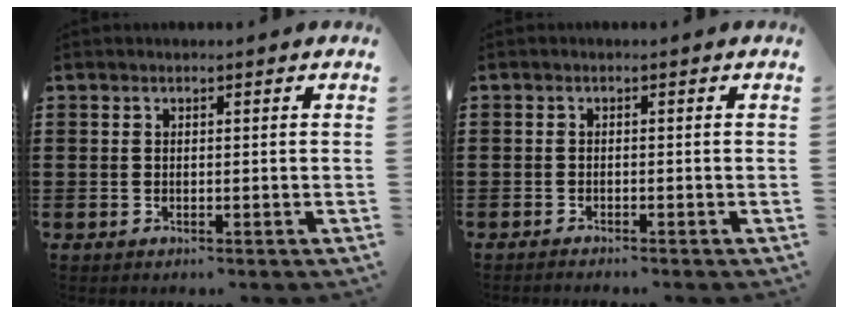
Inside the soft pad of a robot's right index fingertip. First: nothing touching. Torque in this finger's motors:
{"motor_torque": [-0.83, 0.79, -0.26, -0.13]}